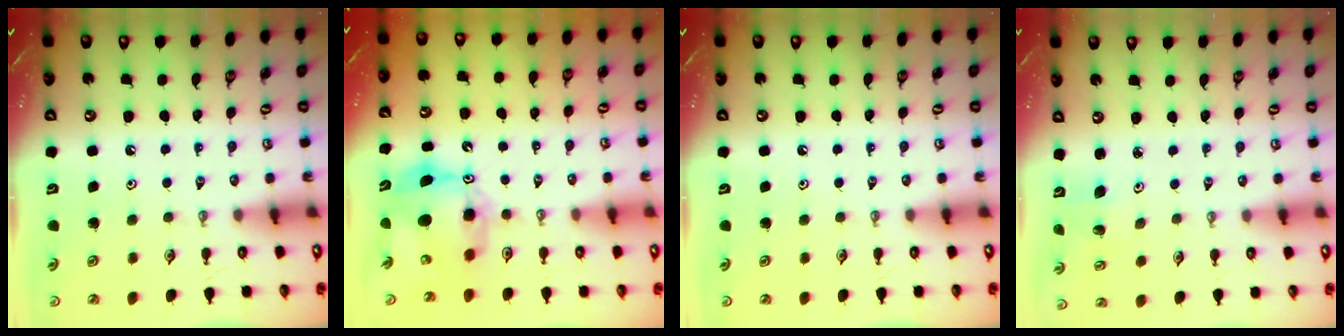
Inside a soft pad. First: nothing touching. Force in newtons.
{"total": 10.8, "press": 10.8, "slide": 0.9}
{"total": 0.0}
{"total": 1.9, "press": 1.9, "slide": 0.0}